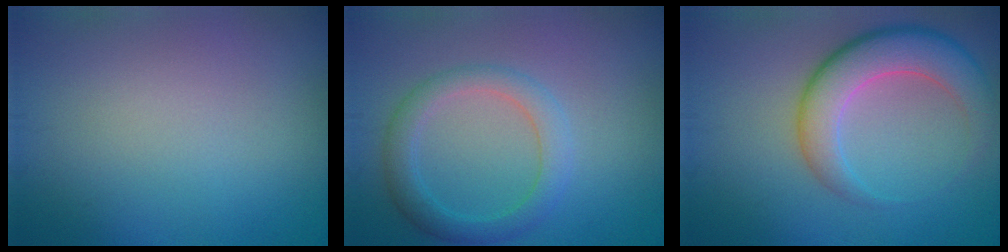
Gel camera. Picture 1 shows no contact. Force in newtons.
{"total": 3.2, "press": 3.2, "slide": 0.1}
{"total": 6.0, "press": 6.0, "slide": 0.2}